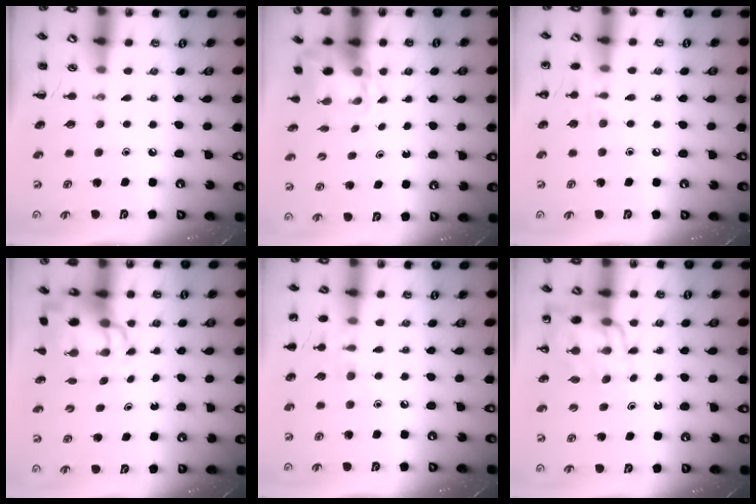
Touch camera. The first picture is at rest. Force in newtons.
{"total": 4.2, "press": 4.2, "slide": 0.5}
{"total": 7.1, "press": 6.9, "slide": 1.9}
{"total": 7.4, "press": 7.1, "slide": 2.0}
{"total": 8.3, "press": 8.2, "slide": 1.5}
{"total": 13.9, "press": 13.4, "slide": 3.8}